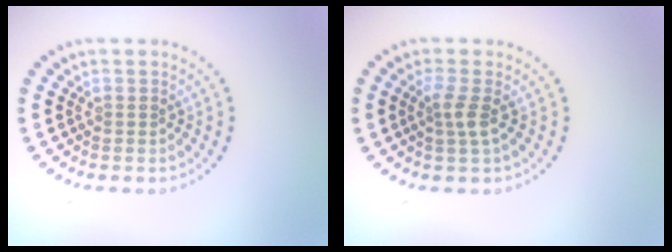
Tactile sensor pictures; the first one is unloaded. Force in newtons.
{"total": 1.9, "press": 1.4, "slide": 1.4}